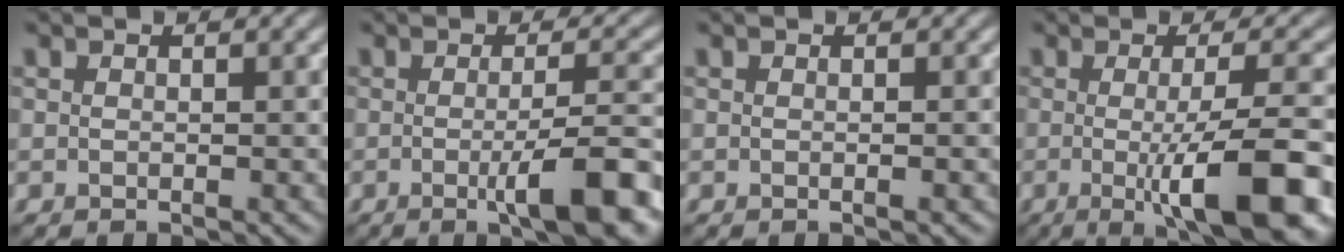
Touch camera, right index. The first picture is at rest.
{"total": 7.2, "force": [-2.0, 1.5, 6.8], "torque": [-0.096, 0.002, -0.032]}
{"total": 0.6, "force": [-0.2, 0.1, 0.6], "torque": [-0.006, 0.000, -0.003]}
{"total": 10.1, "force": [-2.1, 2.3, 9.7], "torque": [-0.120, -0.014, -0.033]}